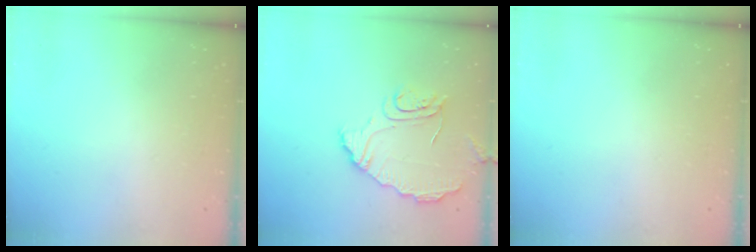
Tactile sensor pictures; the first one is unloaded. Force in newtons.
{"total": 10.5, "press": 10.5, "slide": 0.5}
{"total": 0.0}